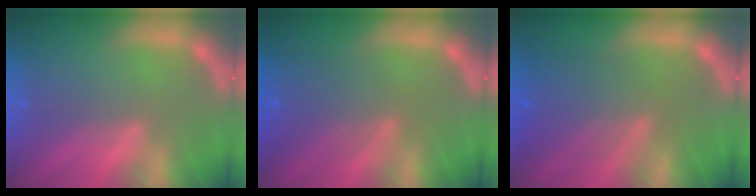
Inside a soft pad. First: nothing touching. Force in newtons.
{"total": 5.1}
{"total": 6.1}